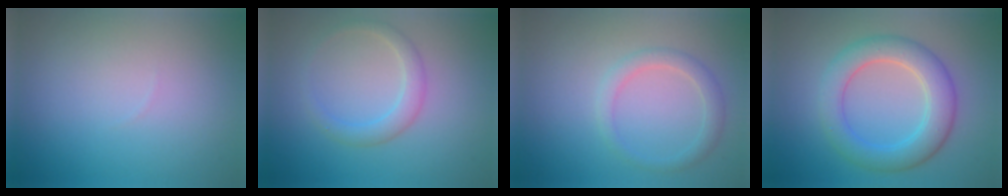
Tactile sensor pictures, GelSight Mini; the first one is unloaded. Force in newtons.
{"total": 2.1, "press": 2.1, "slide": 0.2}
{"total": 2.0, "press": 2.0, "slide": 0.0}
{"total": 5.4, "press": 5.4, "slide": 0.3}